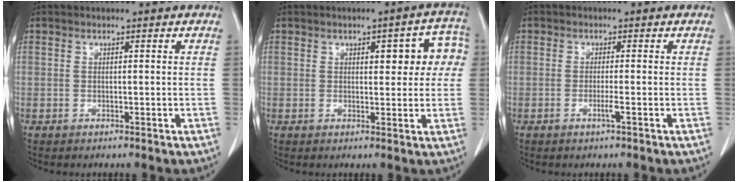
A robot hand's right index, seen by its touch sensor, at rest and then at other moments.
{"total": 6.8, "force": [1.6, 2.7, 6.0], "torque": [-0.057, 0.025, 0.017]}
{"total": 1.6, "force": [-0.7, -0.3, 1.4], "torque": [-0.028, -0.003, -0.014]}